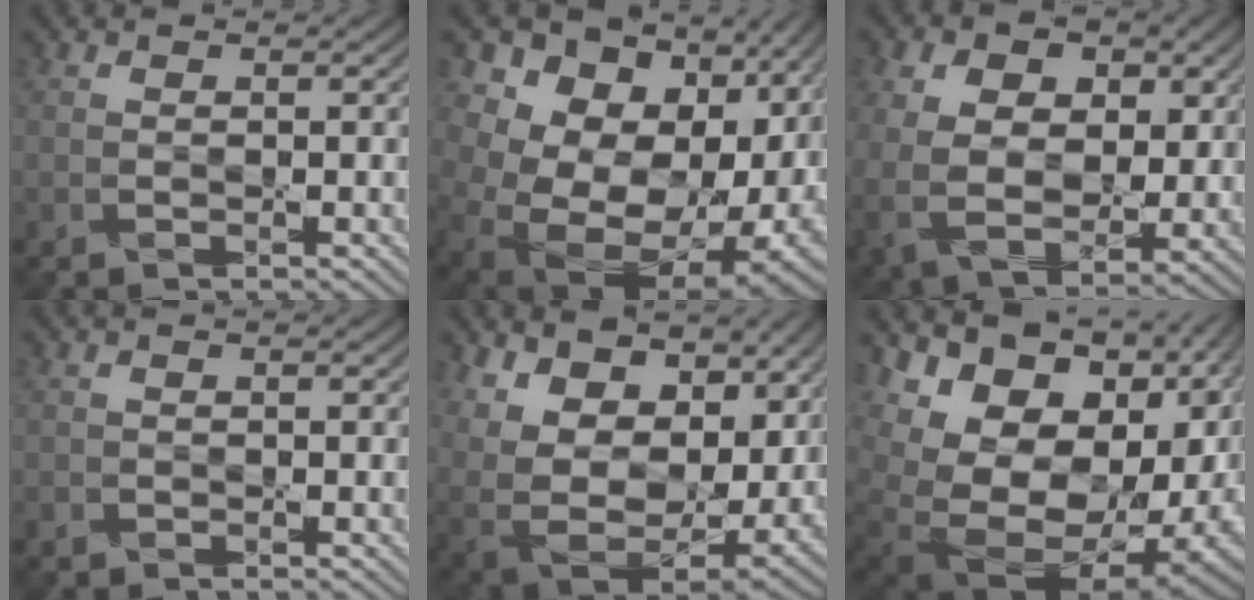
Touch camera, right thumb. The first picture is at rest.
{"total": 19.4, "force": [2.7, 15.4, 11.5], "torque": [-0.186, -0.015, 0.081]}
{"total": 10.7, "force": [2.1, 7.9, 6.8], "torque": [-0.172, -0.004, 0.044]}
{"total": 0.7, "force": [-0.5, 0.4, 0.1], "torque": [-0.005, -0.002, -0.010]}
{"total": 15.5, "force": [6.1, 11.1, 9.0], "torque": [-0.217, 0.000, 0.117]}
{"total": 20.9, "force": [-0.9, 15.6, 13.8], "torque": [-0.237, -0.030, 0.019]}